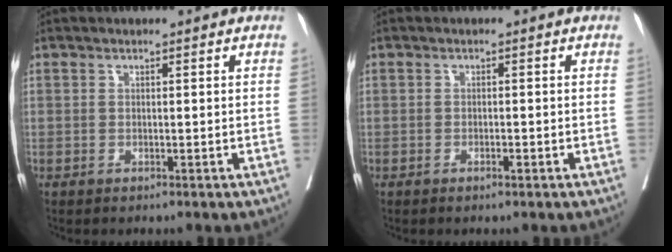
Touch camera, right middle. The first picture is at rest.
{"total": 0.9, "force": [-0.6, 0.2, 0.7], "torque": [-0.012, 0.000, -0.009]}